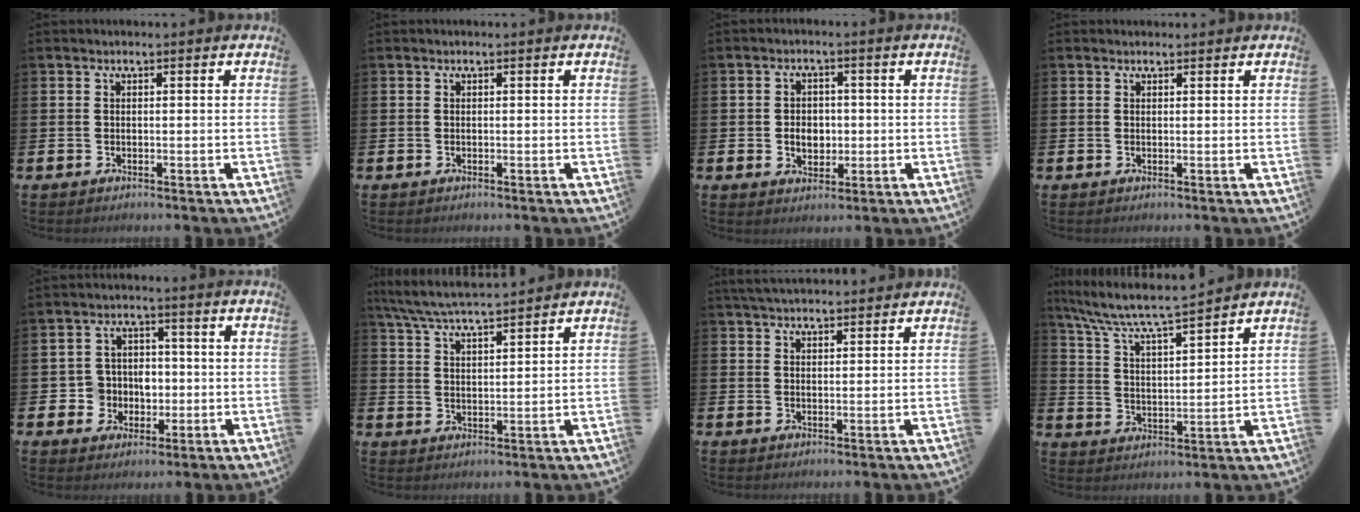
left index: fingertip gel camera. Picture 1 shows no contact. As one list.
[{"total": 0.0}, {"total": 3.6, "force": [-0.4, 2.9, 2.1], "torque": [-0.029, 0.002, -0.015]}, {"total": 0.6, "force": [0.6, 0.2, 0.1], "torque": [0.012, -0.004, 0.007]}, {"total": 4.8, "force": [-0.5, 4.7, 0.8], "torque": [-0.034, 0.013, -0.013]}, {"total": 6.3, "force": [6.0, 0.4, 1.8], "torque": [-0.055, -0.029, 0.108]}, {"total": 3.6, "force": [3.5, 0.6, 0.6], "torque": [-0.016, -0.012, 0.066]}, {"total": 7.5, "force": [7.0, 0.3, 2.6], "torque": [-0.078, -0.050, 0.118]}]